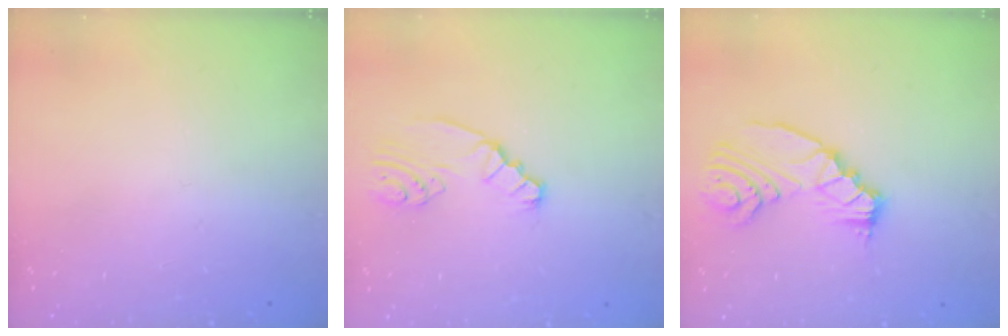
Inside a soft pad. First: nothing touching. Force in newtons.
{"total": 2.4, "press": 2.4, "slide": 0.3}
{"total": 10.0, "press": 9.3, "slide": 3.7}